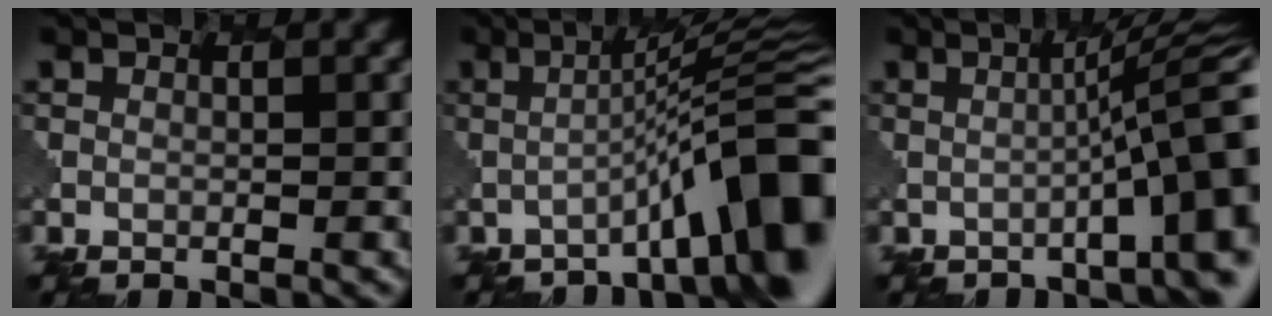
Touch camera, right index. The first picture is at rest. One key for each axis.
{"total": 9.6, "fx": -3.8, "fy": 1.4, "fz": 8.7, "tx": -0.107, "ty": 0.027, "tz": -0.056}
{"total": 9.9, "fx": -1.9, "fy": 1.3, "fz": 9.7, "tx": -0.115, "ty": 0.021, "tz": -0.030}